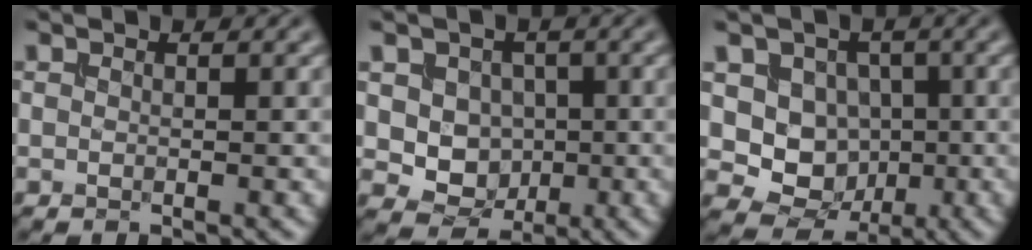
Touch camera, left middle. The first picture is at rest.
{"total": 5.1, "force": [0.5, 4.5, 2.4], "torque": [-0.035, -0.003, 0.006]}
{"total": 6.5, "force": [0.2, 5.7, 3.0], "torque": [-0.034, -0.003, -0.013]}